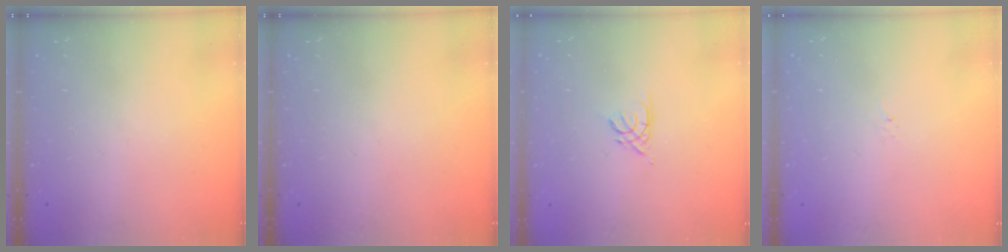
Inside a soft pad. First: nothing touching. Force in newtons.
{"total": 0.0}
{"total": 2.2, "press": 2.2, "slide": 0.4}
{"total": 1.2, "press": 1.1, "slide": 0.2}